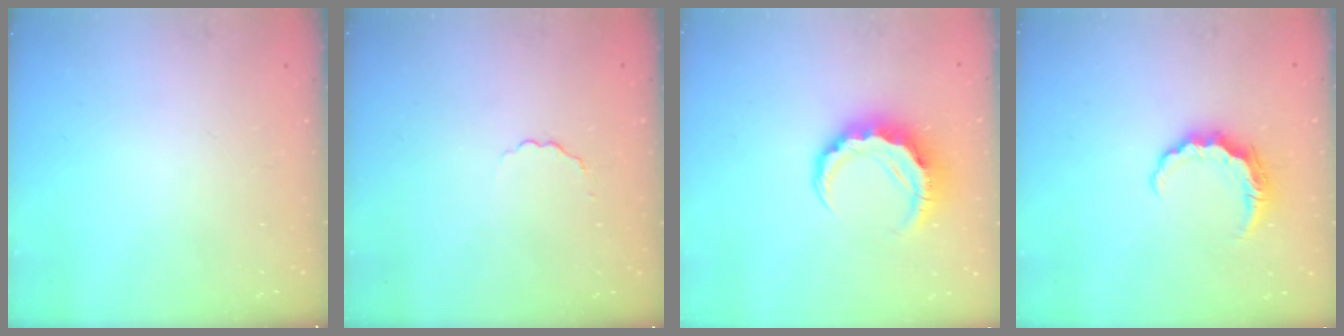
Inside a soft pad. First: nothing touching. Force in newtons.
{"total": 1.9, "press": 1.7, "slide": 0.8}
{"total": 8.4, "press": 8.3, "slide": 1.4}
{"total": 6.6, "press": 6.6, "slide": 0.3}